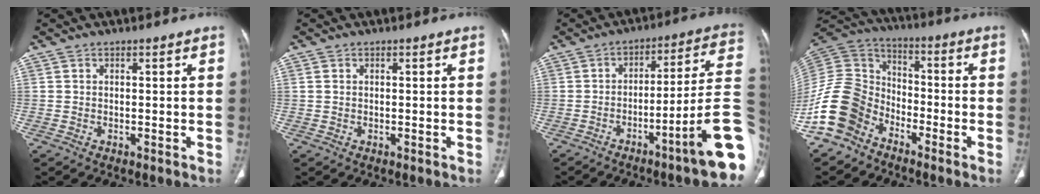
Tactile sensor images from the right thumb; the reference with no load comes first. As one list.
[{"total": 0.8, "force": [0.2, 0.6, 0.5], "torque": [-0.011, 0.003, 0.005]}, {"total": 17.8, "force": [-6.5, 1.3, 16.5], "torque": [-0.172, 0.038, -0.096]}, {"total": 14.1, "force": [-8.3, 9.9, 5.6], "torque": [-0.102, 0.068, -0.174]}]